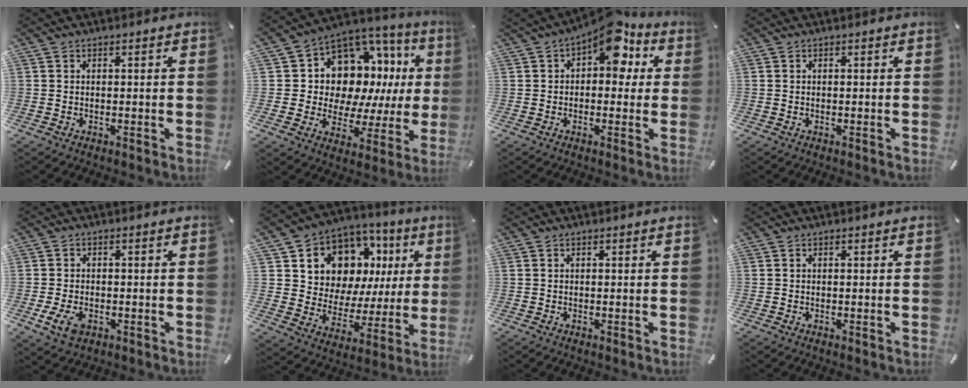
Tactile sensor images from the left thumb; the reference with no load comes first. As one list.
[{"total": 12.4, "force": [4.6, 10.1, 5.5], "torque": [-0.089, -0.064, 0.095]}, {"total": 10.8, "force": [5.1, 6.0, 7.3], "torque": [-0.093, -0.026, 0.087]}, {"total": 0.0}, {"total": 4.7, "force": [-1.8, 3.3, 2.8], "torque": [-0.073, -0.001, -0.035]}, {"total": 11.2, "force": [6.7, 8.4, 3.3], "torque": [-0.061, -0.067, 0.121]}, {"total": 0.0}, {"total": 0.0}]